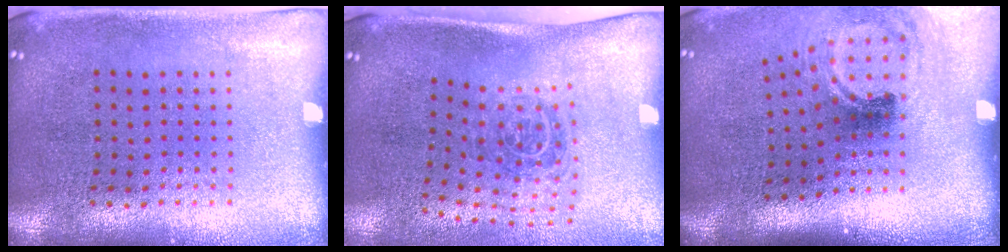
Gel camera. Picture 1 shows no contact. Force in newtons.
{"total": 1.8, "press": 1.2, "slide": 1.4}
{"total": 1.9, "press": 1.2, "slide": 1.5}